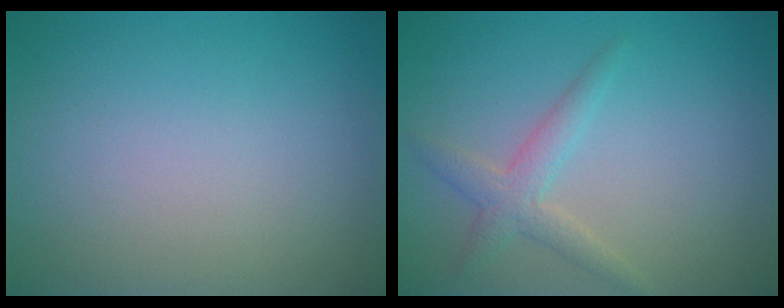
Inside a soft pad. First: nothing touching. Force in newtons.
{"total": 2.4, "press": 2.4, "slide": 0.1}